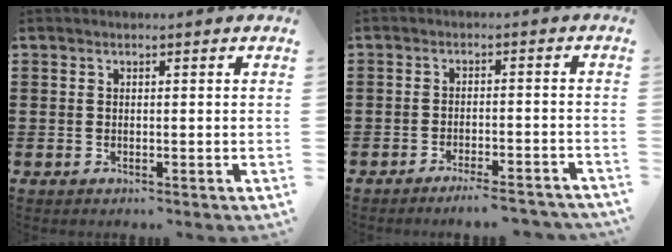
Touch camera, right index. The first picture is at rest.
{"total": 3.5, "force": [-3.3, -0.2, 1.4], "torque": [-0.021, -0.004, -0.063]}